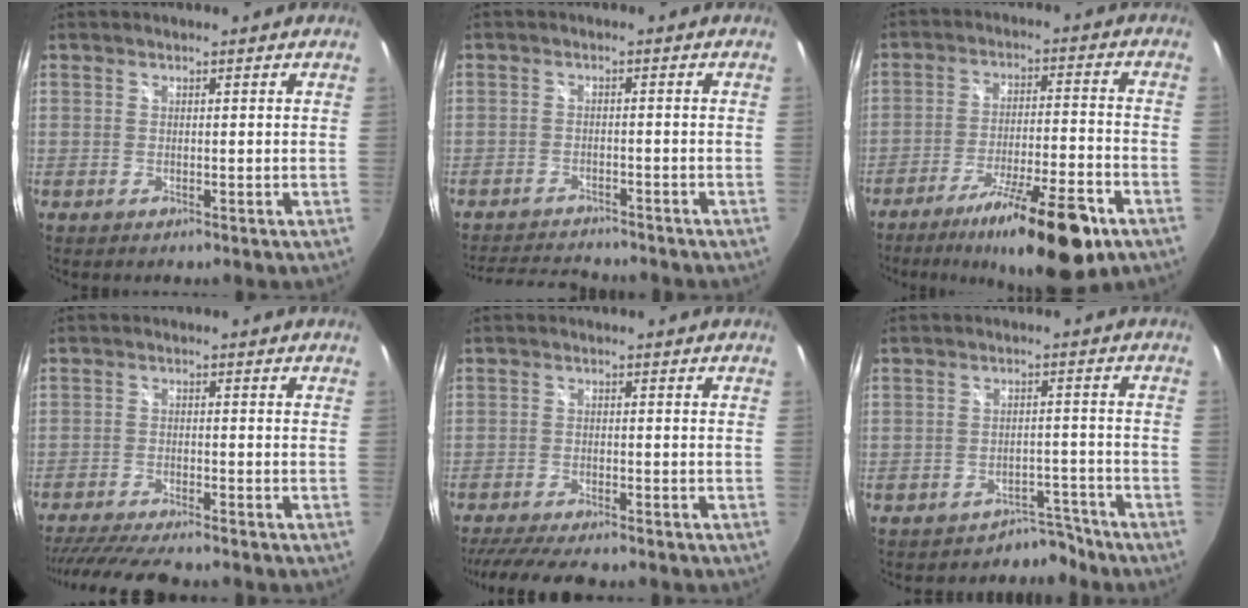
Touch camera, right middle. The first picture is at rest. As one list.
[{"total": 9.0, "force": [-8.5, 1.7, 2.5], "torque": [-0.071, -0.003, -0.133]}, {"total": 16.2, "force": [-10.5, 2.5, 12.1], "torque": [-0.205, -0.019, -0.165]}, {"total": 12.4, "force": [-10.9, 1.5, 5.7], "torque": [-0.131, -0.024, -0.180]}, {"total": 10.6, "force": [-9.3, 1.5, 4.9], "torque": [-0.113, -0.024, -0.151]}, {"total": 4.3, "force": [-3.7, 2.0, -0.7], "torque": [0.021, 0.028, -0.052]}]